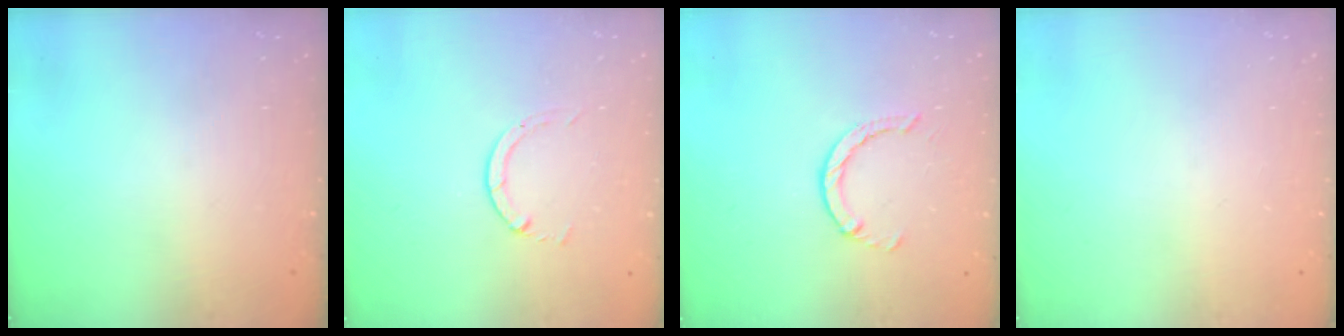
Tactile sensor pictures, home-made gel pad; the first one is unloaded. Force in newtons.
{"total": 1.3, "press": 1.2, "slide": 0.3}
{"total": 2.4, "press": 2.4, "slide": 0.4}
{"total": 0.0}